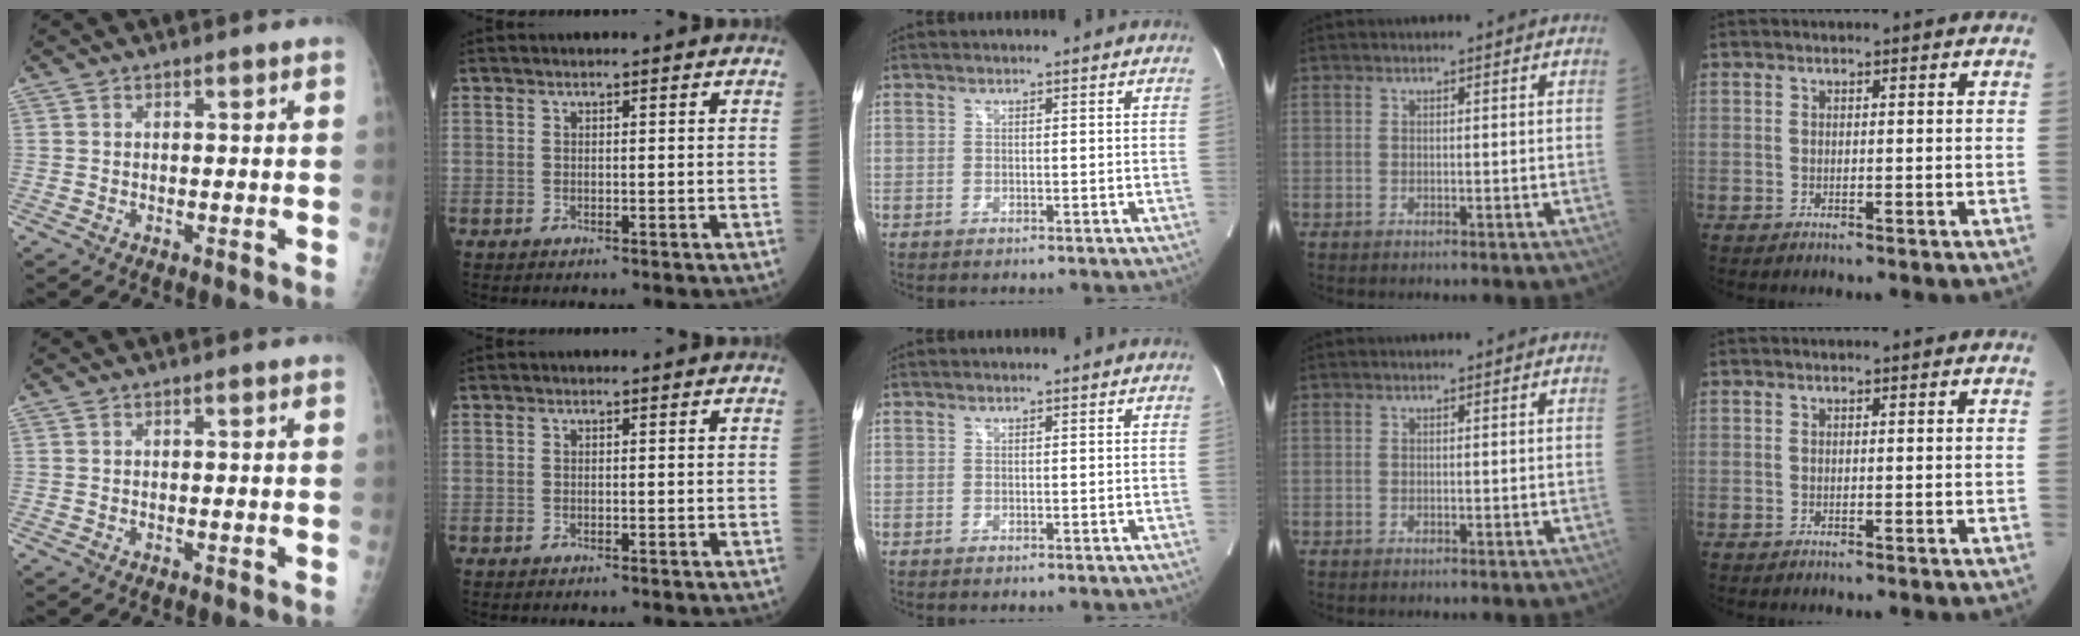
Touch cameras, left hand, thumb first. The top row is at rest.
{}